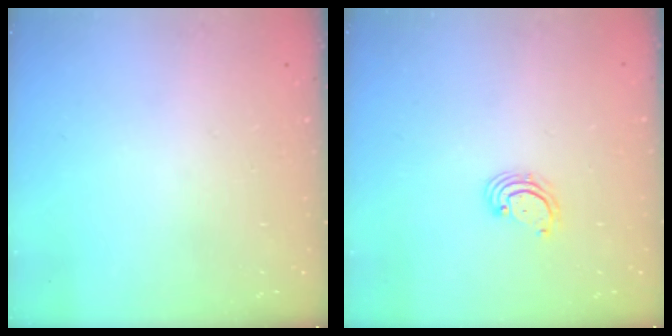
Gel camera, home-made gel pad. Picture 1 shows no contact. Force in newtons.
{"total": 2.7, "press": 2.6, "slide": 0.6}